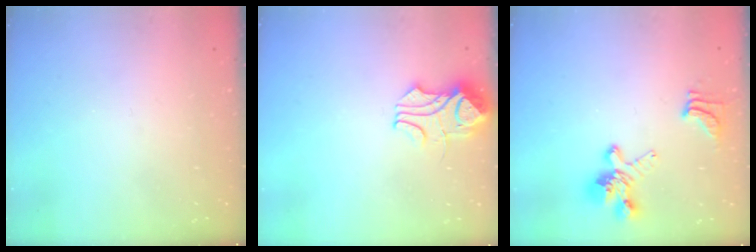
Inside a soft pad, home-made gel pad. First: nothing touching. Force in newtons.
{"total": 3.7, "press": 3.6, "slide": 0.8}
{"total": 4.4, "press": 3.9, "slide": 1.9}